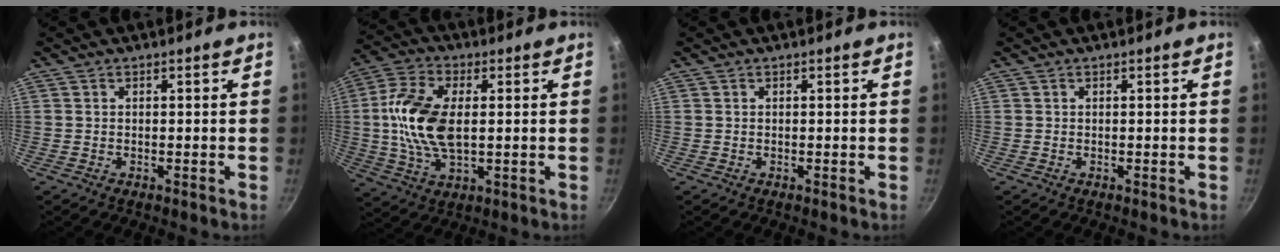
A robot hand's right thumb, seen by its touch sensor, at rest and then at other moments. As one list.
[{"total": 14.1, "force": [0.9, 7.7, 11.8], "torque": [-0.231, 0.010, 0.011]}, {"total": 0.0}, {"total": 0.0}]